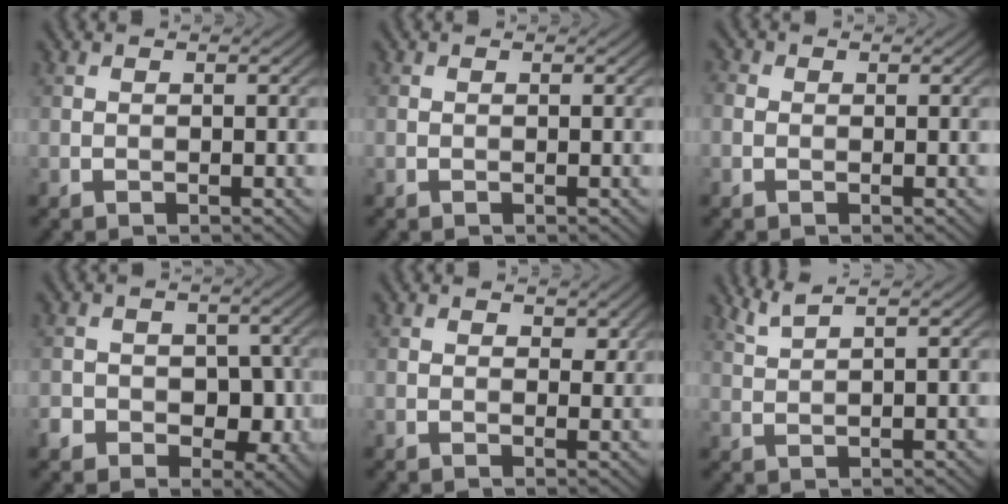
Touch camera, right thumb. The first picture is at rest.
{"total": 0.0}
{"total": 1.3, "force": [-0.2, 1.1, 0.5], "torque": [-0.009, -0.002, -0.006]}
{"total": 5.6, "force": [-1.7, 4.5, 2.8], "torque": [-0.042, -0.007, -0.027]}
{"total": 1.7, "force": [0.9, 1.1, 0.9], "torque": [-0.013, -0.004, 0.016]}
{"total": 3.0, "force": [2.1, 0.5, 2.1], "torque": [-0.038, 0.012, 0.047]}